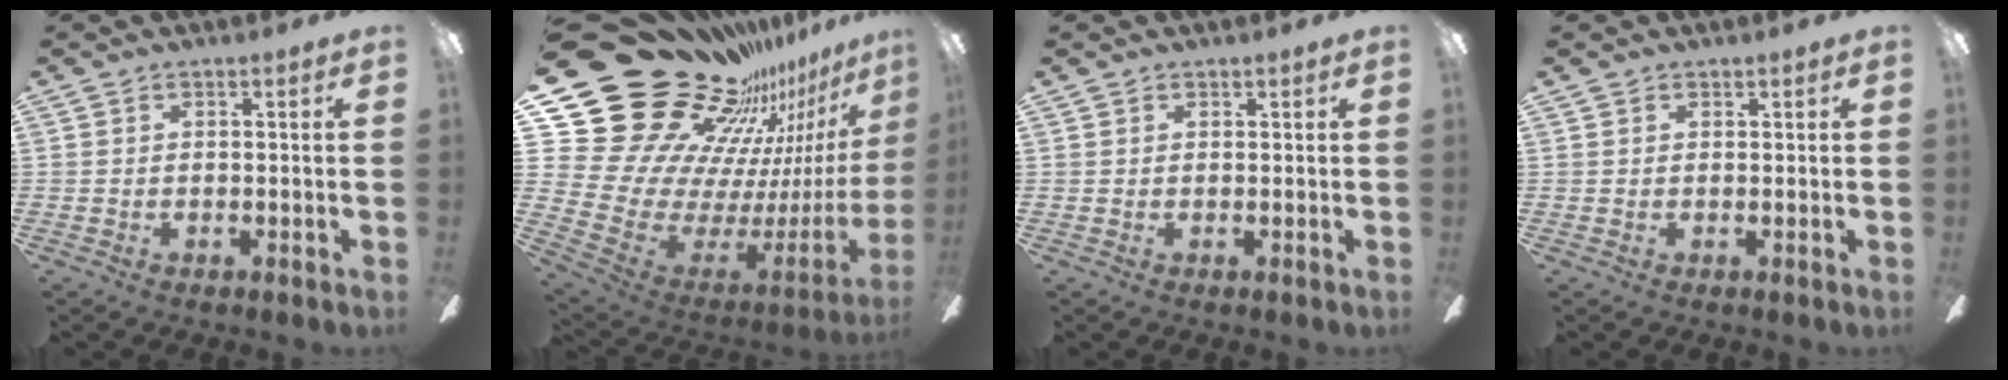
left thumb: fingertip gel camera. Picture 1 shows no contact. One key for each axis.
{"total": 32.7, "fx": 22.3, "fy": 17.5, "fz": 16.4, "tx": -0.233, "ty": -0.227, "tz": 0.479}
{"total": 0.5, "fx": 0.5, "fy": 0.2, "fz": 0.0, "tx": -0.001, "ty": 0.000, "tz": 0.010}
{"total": 0.7, "fx": 0.6, "fy": 0.3, "fz": 0.0, "tx": 0.000, "ty": 0.000, "tz": 0.011}